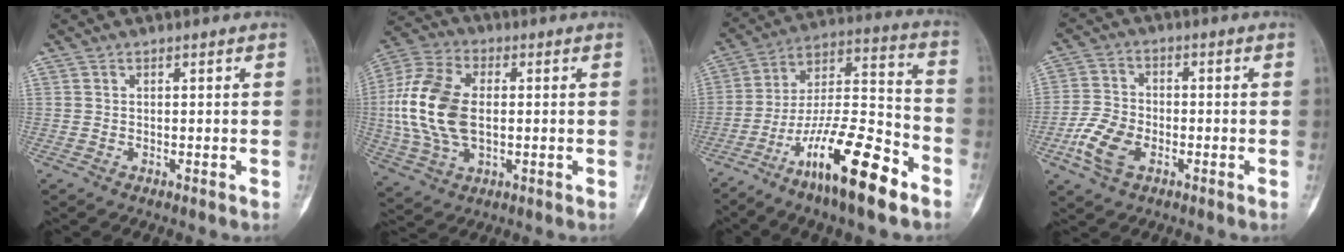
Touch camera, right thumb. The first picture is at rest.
{"total": 16.6, "force": [0.2, 10.1, 13.2], "torque": [-0.279, 0.011, 0.005]}
{"total": 21.0, "force": [-12.1, 5.3, 16.3], "torque": [-0.308, 0.073, -0.209]}
{"total": 8.0, "force": [-3.2, 5.0, 5.3], "torque": [-0.110, 0.012, -0.068]}